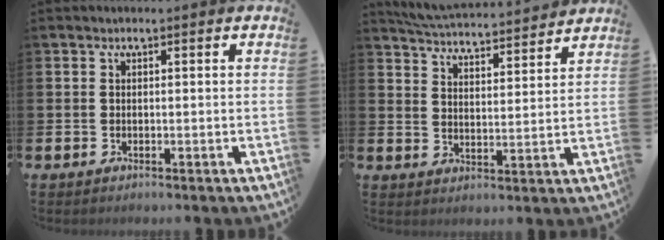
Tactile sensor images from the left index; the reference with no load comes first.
{"total": 5.3, "force": [5.2, 0.2, 0.7], "torque": [-0.037, -0.041, 0.090]}